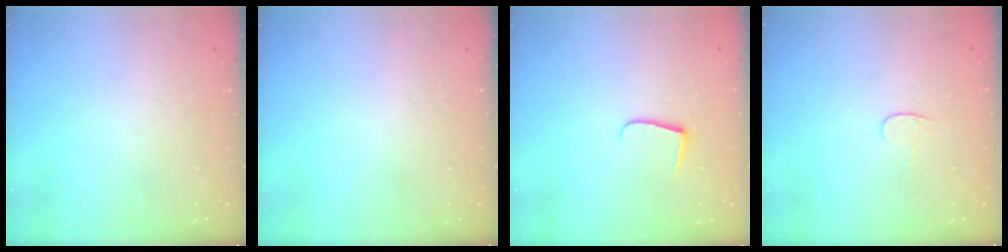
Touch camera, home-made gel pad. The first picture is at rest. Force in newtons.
{"total": 0.0}
{"total": 6.5, "press": 6.5, "slide": 0.8}
{"total": 3.4, "press": 3.4, "slide": 0.4}